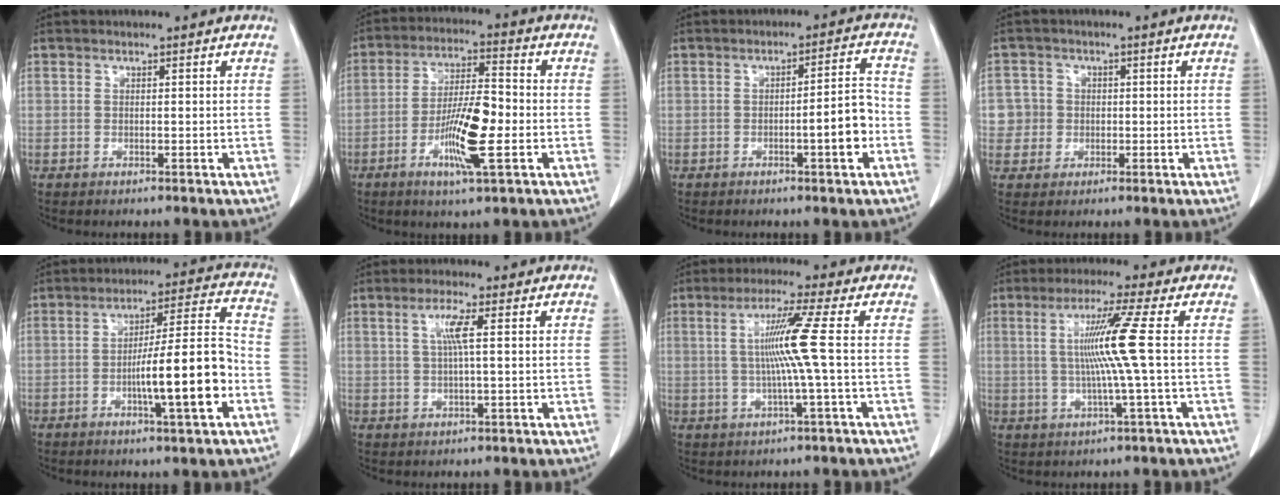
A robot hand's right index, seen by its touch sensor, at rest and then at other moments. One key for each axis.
{"total": 10.6, "fx": -3.2, "fy": 1.5, "fz": 9.9, "tx": -0.185, "ty": -0.004, "tz": -0.060}
{"total": 6.0, "fx": -2.1, "fy": 0.4, "fz": 5.6, "tx": -0.076, "ty": 0.012, "tz": -0.029}
{"total": 3.7, "fx": -0.3, "fy": 3.6, "fz": -0.1, "tx": 0.015, "ty": 0.012, "tz": -0.006}
{"total": 12.3, "fx": -4.0, "fy": 0.4, "fz": 11.6, "tx": -0.183, "ty": 0.011, "tz": -0.062}
{"total": 3.7, "fx": 0.9, "fy": -0.1, "fz": 3.6, "tx": -0.072, "ty": 0.006, "tz": 0.018}
{"total": 7.4, "fx": 0.4, "fy": -2.0, "fz": 7.1, "tx": -0.136, "ty": 0.004, "tz": 0.012}
{"total": 8.2, "fx": 0.7, "fy": -2.2, "fz": 7.8, "tx": -0.148, "ty": 0.002, "tz": 0.020}